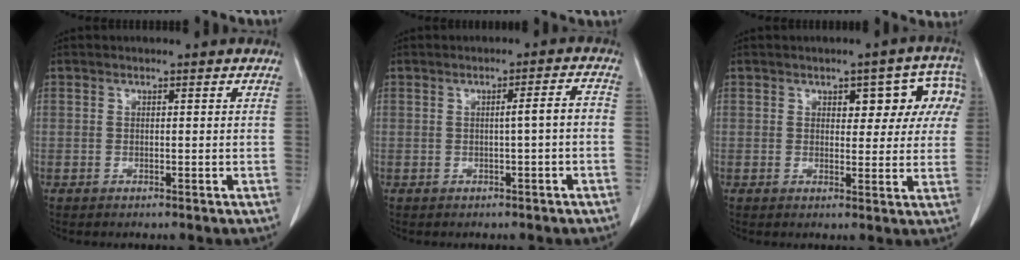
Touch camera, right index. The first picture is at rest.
{"total": 2.7, "force": [-0.5, -0.1, 2.6], "torque": [-0.036, 0.003, -0.008]}
{"total": 7.6, "force": [2.7, 3.8, 6.1], "torque": [-0.053, 0.027, 0.029]}